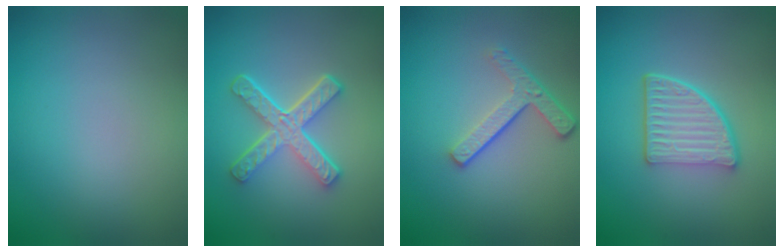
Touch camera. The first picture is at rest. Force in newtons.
{"total": 5.3, "press": 3.7, "slide": 3.8}
{"total": 3.6, "press": 2.7, "slide": 2.5}
{"total": 5.0, "press": 3.7, "slide": 3.4}